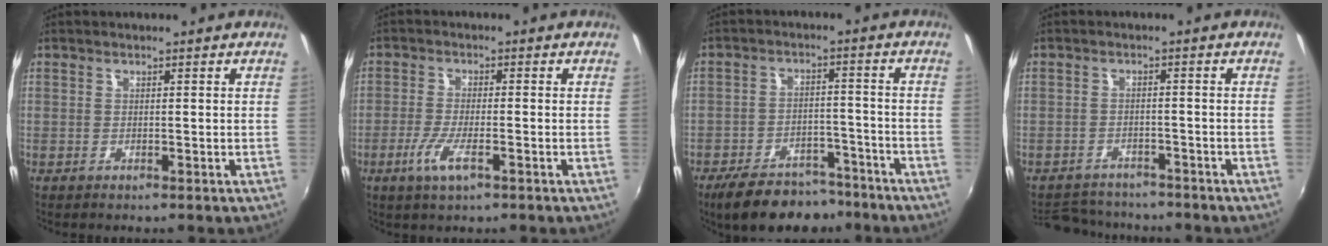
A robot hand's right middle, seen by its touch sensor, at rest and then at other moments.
{"total": 5.5, "force": [-2.7, 1.3, 4.6], "torque": [-0.103, -0.013, -0.054]}
{"total": 13.8, "force": [-10.9, 6.1, 5.9], "torque": [-0.127, 0.007, -0.154]}
{"total": 9.2, "force": [-8.4, 3.3, 2.2], "torque": [-0.061, 0.005, -0.125]}